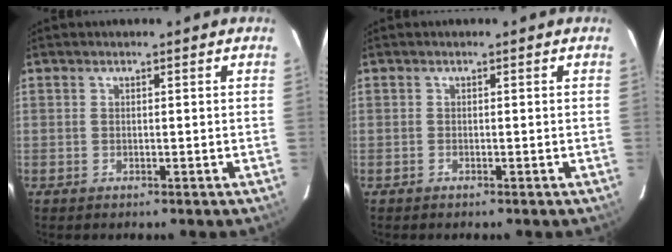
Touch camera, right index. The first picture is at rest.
{"total": 0.0}